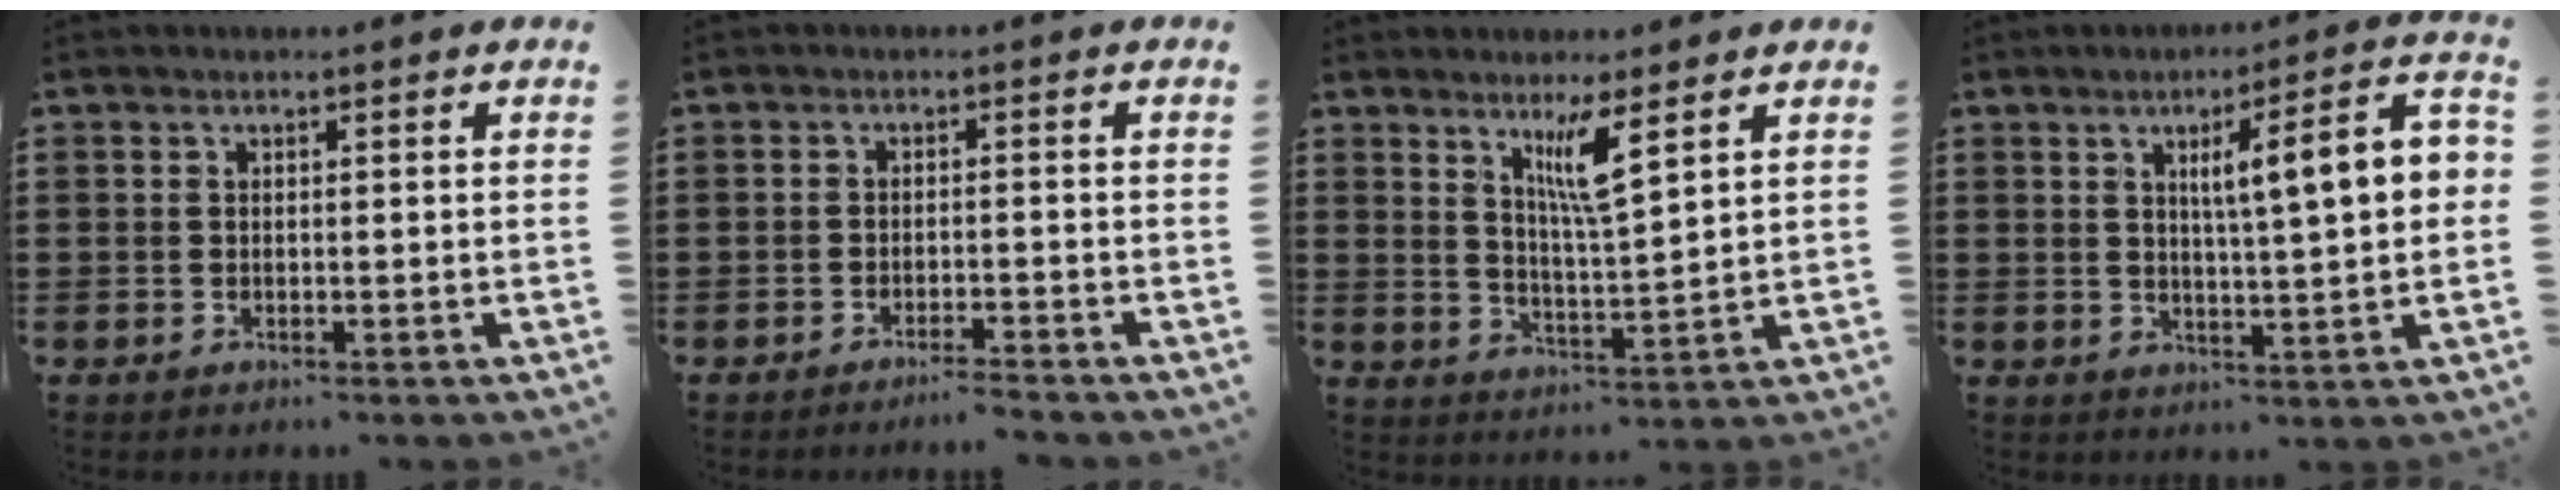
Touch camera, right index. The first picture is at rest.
{"total": 2.1, "force": [-2.0, -0.4, 0.7], "torque": [-0.014, -0.002, -0.038]}
{"total": 5.9, "force": [3.5, 0.5, 4.7], "torque": [-0.088, -0.005, 0.055]}
{"total": 9.1, "force": [2.2, 1.2, 8.8], "torque": [-0.150, 0.000, 0.028]}